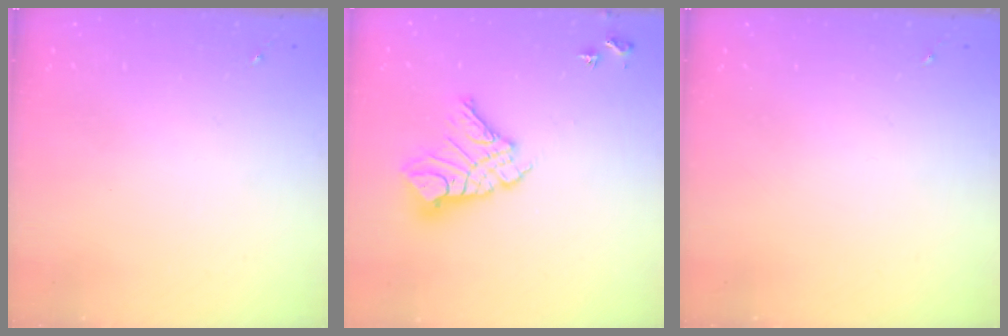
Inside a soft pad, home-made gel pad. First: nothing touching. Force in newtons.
{"total": 14.0, "press": 14.0, "slide": 1.3}
{"total": 0.0}